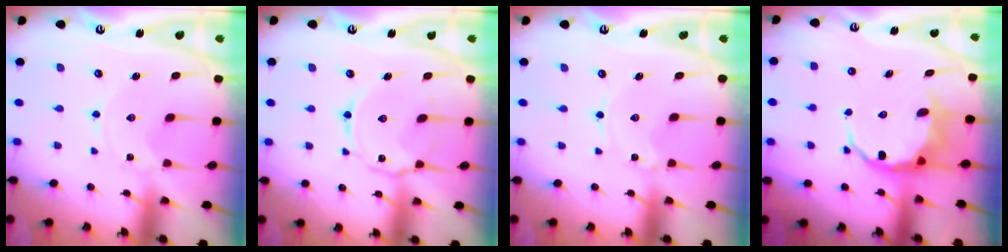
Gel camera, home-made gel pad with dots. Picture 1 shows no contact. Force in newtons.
{"total": 8.5, "press": 8.4, "slide": 0.7}
{"total": 1.2, "press": 1.1, "slide": 0.1}
{"total": 6.9, "press": 6.7, "slide": 1.8}